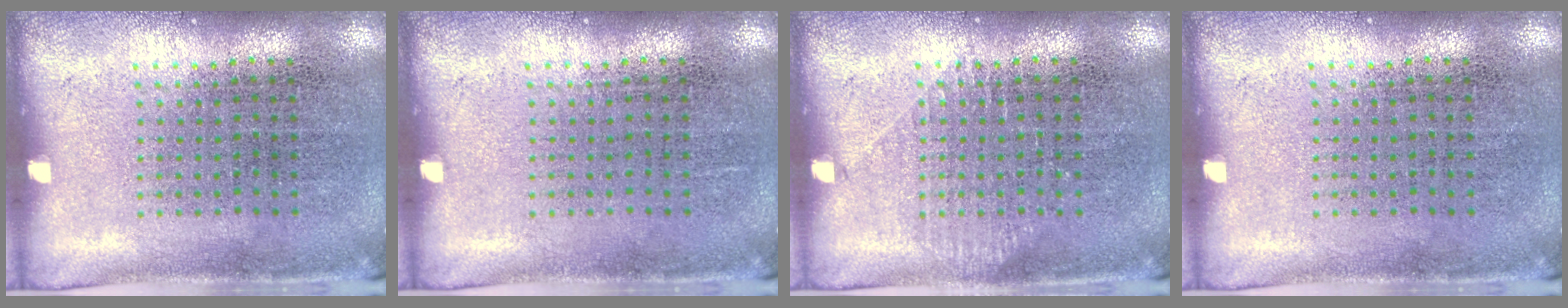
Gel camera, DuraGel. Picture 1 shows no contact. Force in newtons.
{"total": 0.0}
{"total": 0.8, "press": 0.8, "slide": 0.3}
{"total": 0.0}